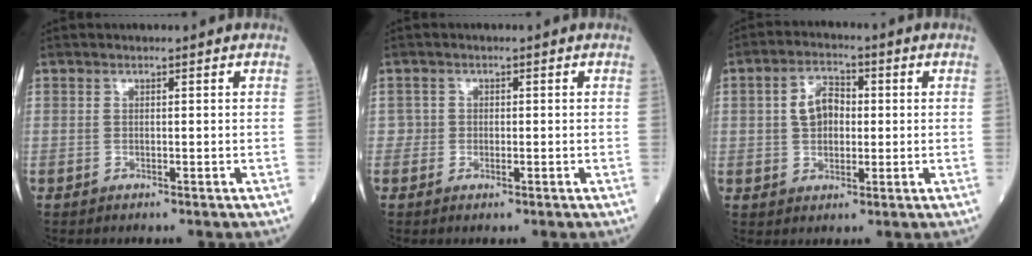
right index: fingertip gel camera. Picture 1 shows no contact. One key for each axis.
{"total": 1.4, "fx": -0.4, "fy": 1.2, "fz": 0.7, "tx": -0.005, "ty": 0.003, "tz": -0.006}
{"total": 5.7, "fx": 0.6, "fy": 3.8, "fz": 4.3, "tx": -0.080, "ty": 0.016, "tz": 0.009}